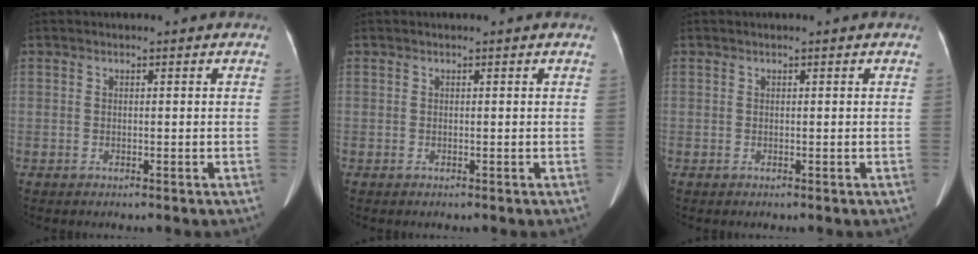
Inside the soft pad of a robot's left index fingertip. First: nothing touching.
{"total": 0.0}
{"total": 0.0}